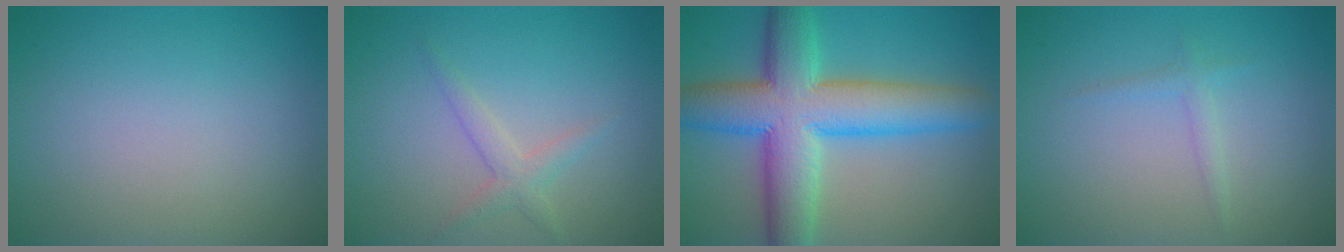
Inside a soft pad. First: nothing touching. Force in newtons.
{"total": 1.8, "press": 1.8, "slide": 0.1}
{"total": 10.5, "press": 10.5, "slide": 0.3}
{"total": 1.1, "press": 1.1, "slide": 0.1}